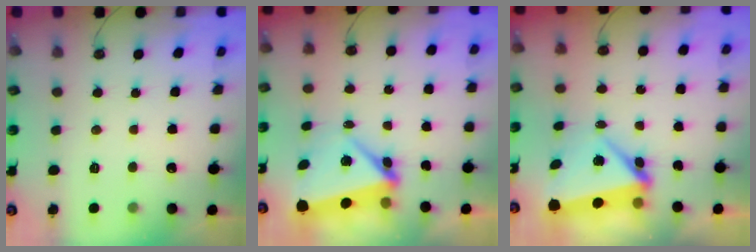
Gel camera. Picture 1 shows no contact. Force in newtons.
{"total": 5.3, "press": 5.0, "slide": 1.6}
{"total": 10.6, "press": 5.6, "slide": 9.0}